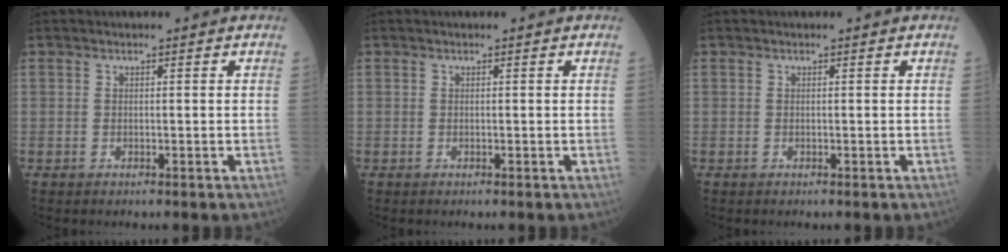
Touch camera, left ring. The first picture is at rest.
{"total": 0.0}
{"total": 0.0}